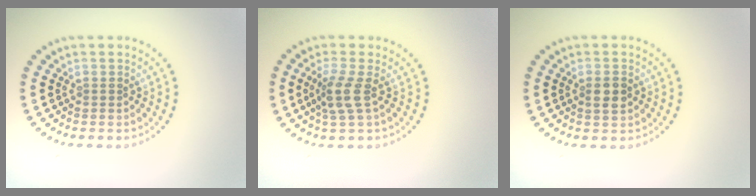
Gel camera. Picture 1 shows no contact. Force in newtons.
{"total": 2.6, "press": 2.0, "slide": 1.7}
{"total": 1.9, "press": 1.9, "slide": 0.3}